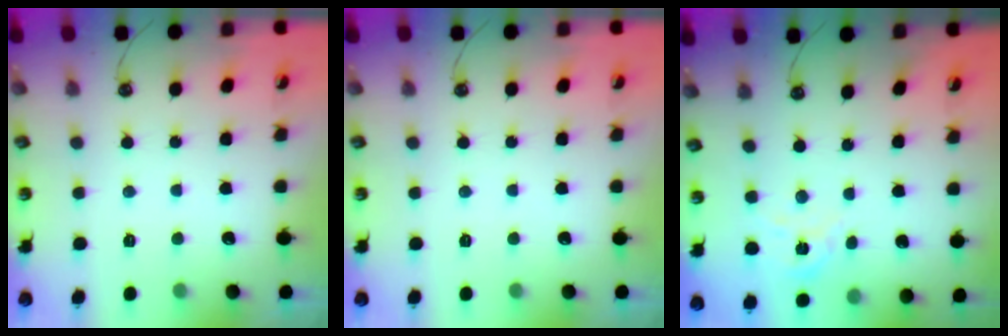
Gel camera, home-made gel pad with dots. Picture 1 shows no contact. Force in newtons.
{"total": 0.0}
{"total": 4.9, "press": 4.9, "slide": 0.5}